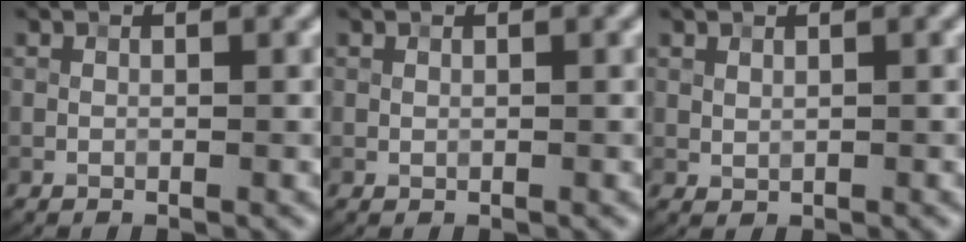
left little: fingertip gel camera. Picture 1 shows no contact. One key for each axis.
{"total": 0.0}
{"total": 0.5, "fx": 0.4, "fy": 0.2, "fz": 0.3, "tx": -0.009, "ty": -0.002, "tz": 0.013}